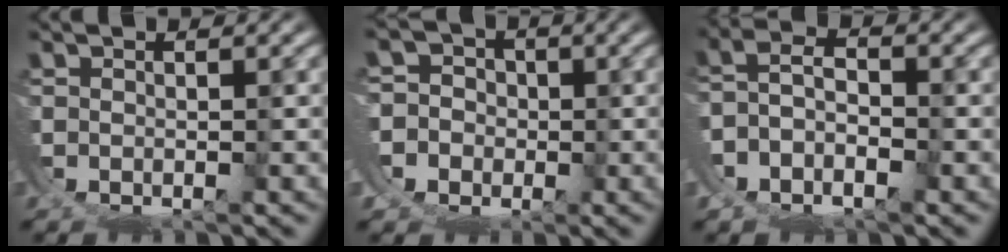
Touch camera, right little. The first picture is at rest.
{"total": 4.9, "force": [0.5, 4.9, 0.5], "torque": [-0.023, -0.016, 0.003]}
{"total": 5.7, "force": [-1.6, 4.8, 2.6], "torque": [-0.057, -0.018, -0.029]}